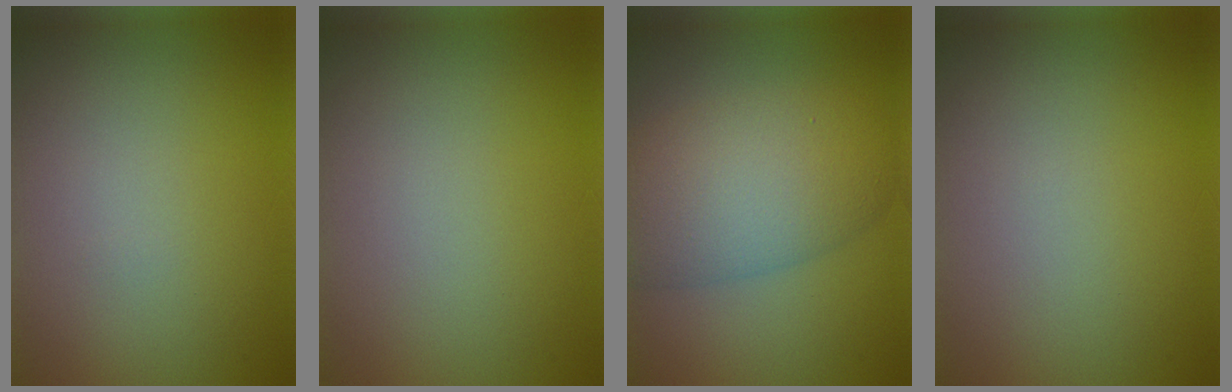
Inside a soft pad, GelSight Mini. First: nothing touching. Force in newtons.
{"total": 0.0}
{"total": 8.0, "press": 8.0, "slide": 0.3}
{"total": 0.0}